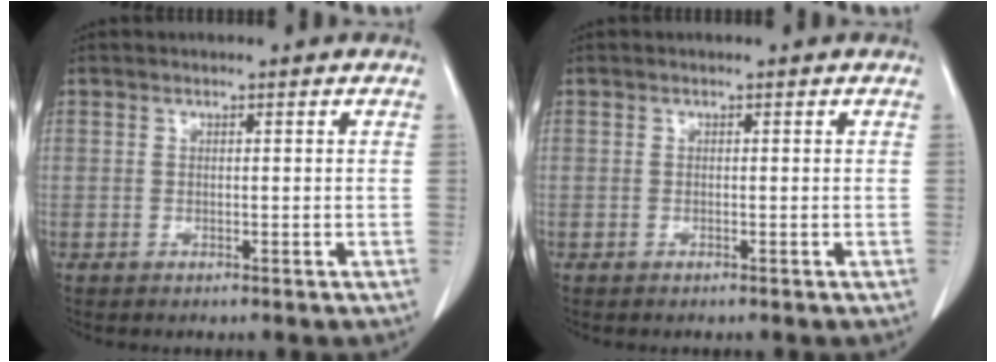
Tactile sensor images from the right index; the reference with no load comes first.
{"total": 0.0}